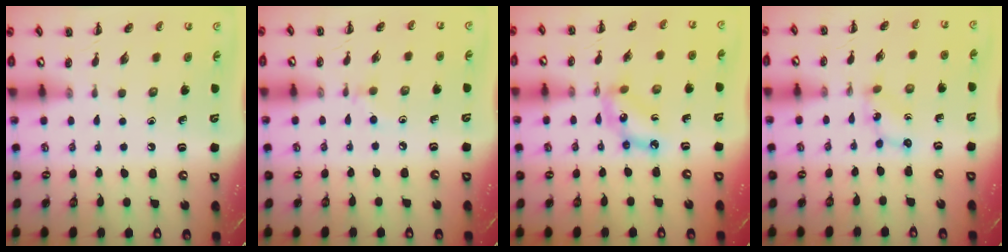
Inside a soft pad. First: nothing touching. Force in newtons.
{"total": 2.8, "press": 2.6, "slide": 1.1}
{"total": 7.8, "press": 7.6, "slide": 1.8}
{"total": 1.7, "press": 1.6, "slide": 0.5}